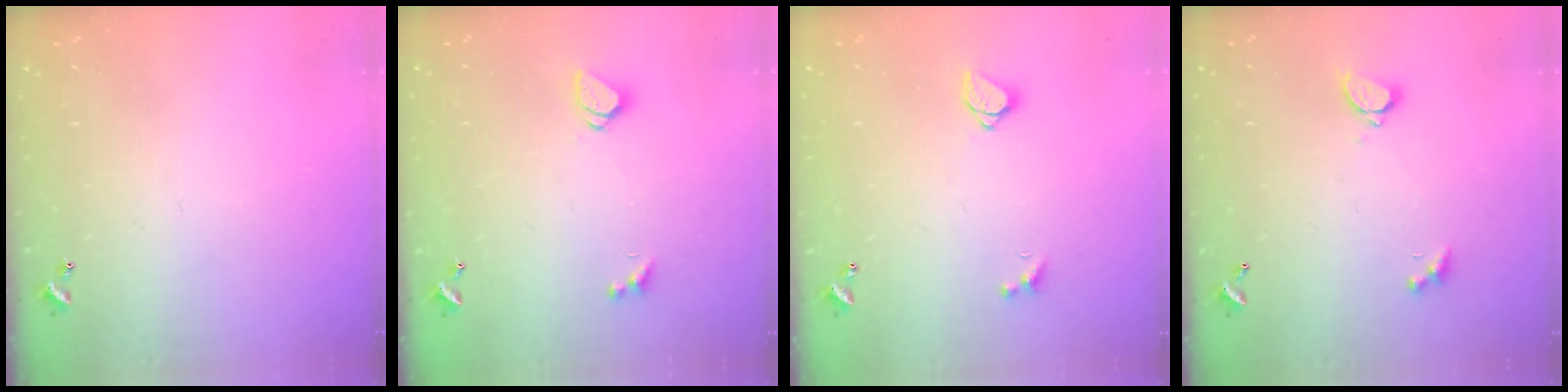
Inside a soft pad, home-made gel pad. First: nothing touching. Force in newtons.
{"total": 1.5, "press": 1.4, "slide": 0.5}
{"total": 1.5, "press": 1.5, "slide": 0.3}
{"total": 2.1, "press": 1.8, "slide": 1.0}